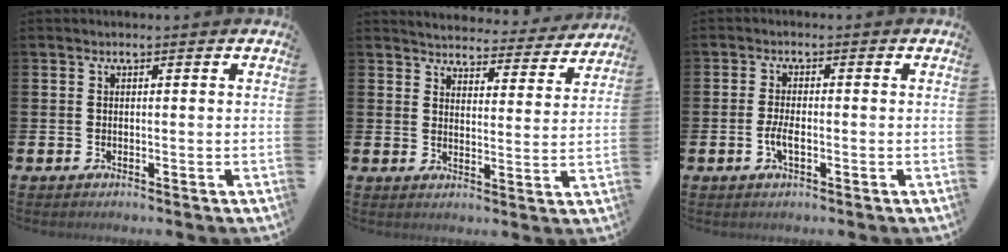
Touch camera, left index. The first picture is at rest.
{"total": 4.3, "force": [4.3, 0.6, 0.0], "torque": [-0.004, -0.041, 0.069]}
{"total": 2.5, "force": [-0.8, 0.9, 2.2], "torque": [-0.034, -0.001, -0.016]}